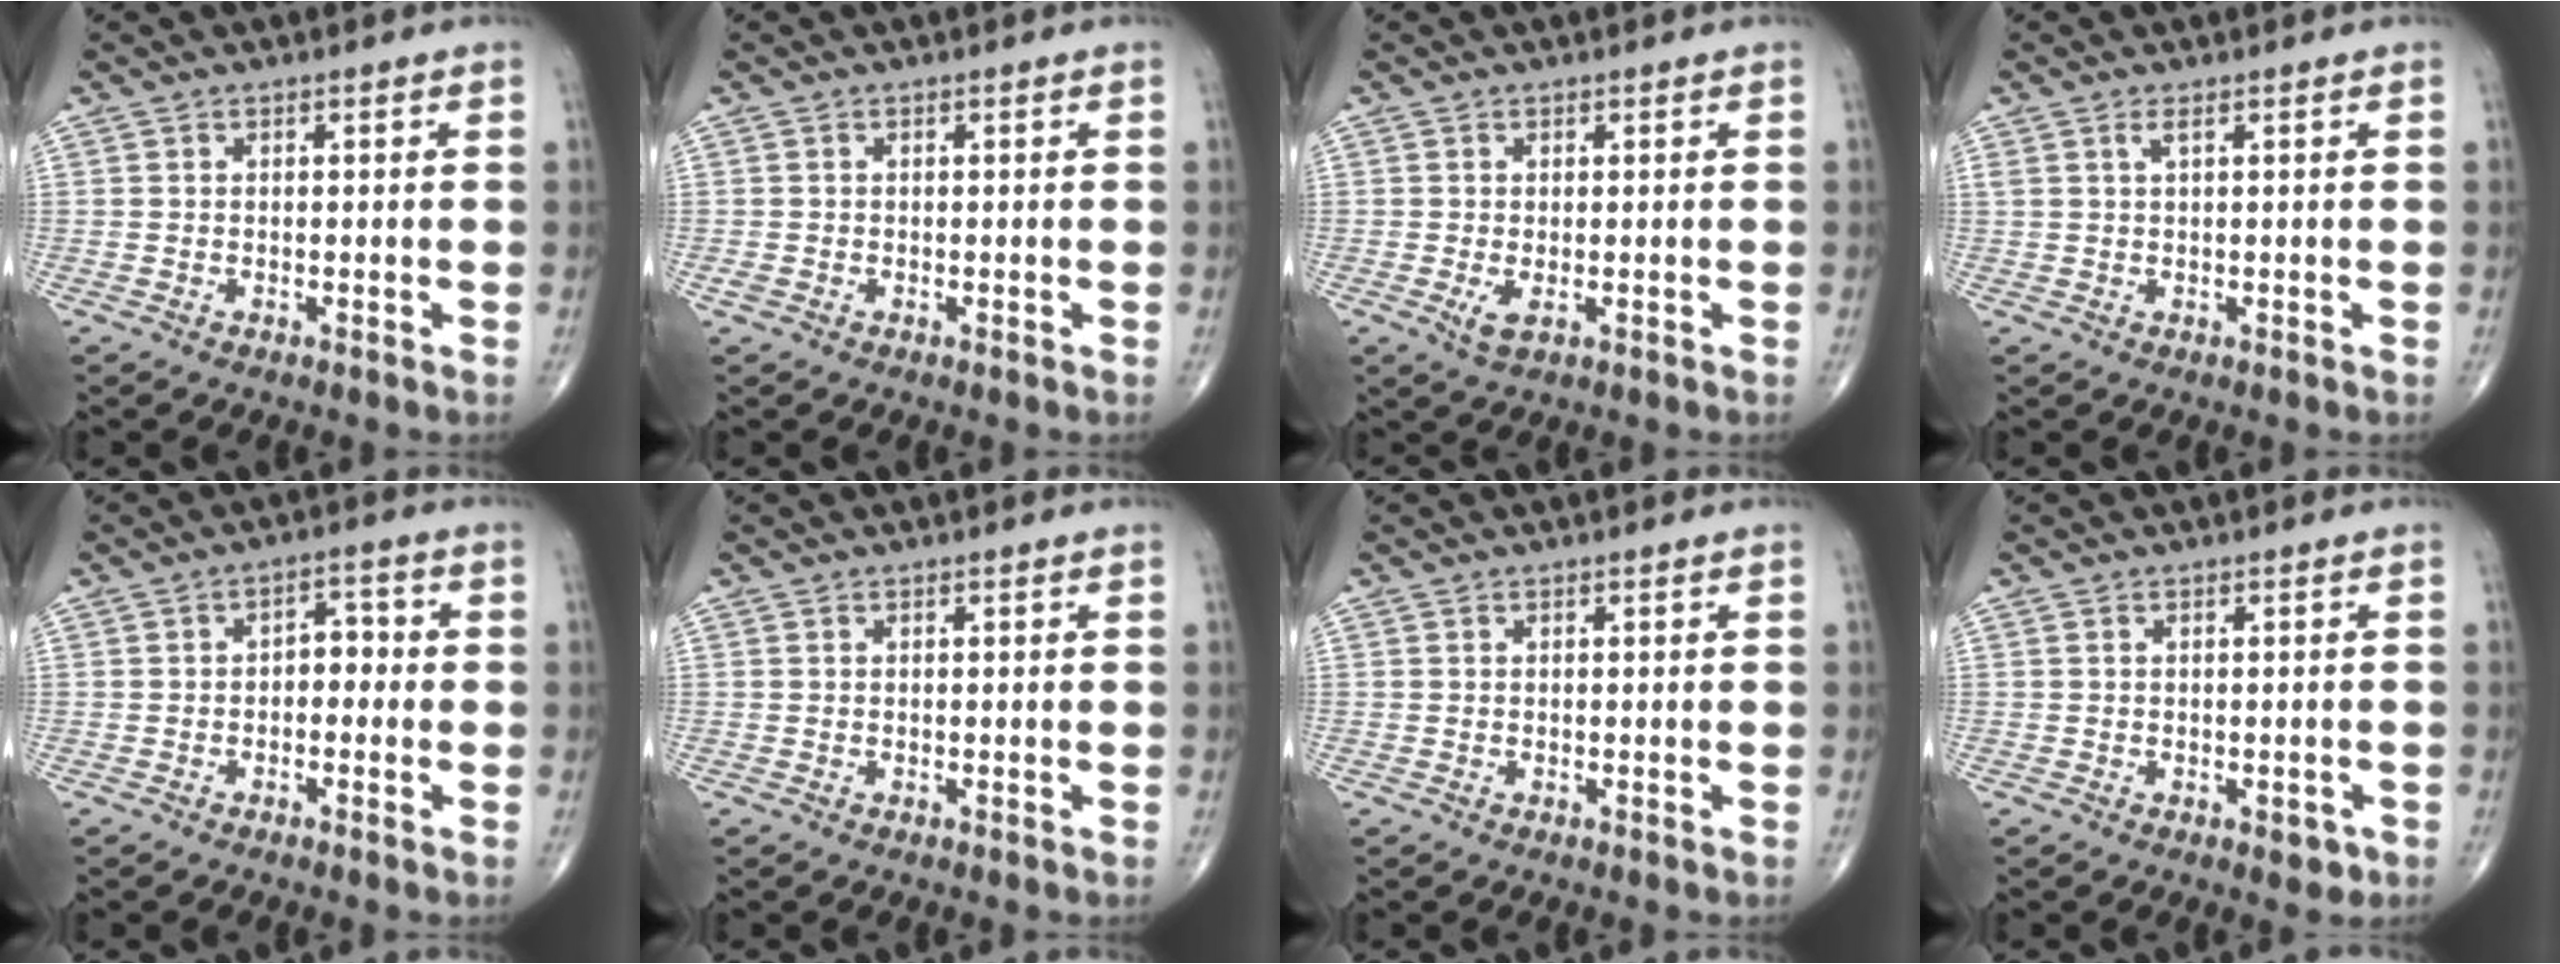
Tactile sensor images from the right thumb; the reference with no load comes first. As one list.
[{"total": 0.6, "force": [-0.2, 0.5, 0.3], "torque": [-0.009, -0.001, -0.005]}, {"total": 2.3, "force": [-0.5, 1.0, 2.0], "torque": [-0.042, -0.007, -0.004]}, {"total": 1.1, "force": [0.6, 0.2, 0.9], "torque": [-0.025, 0.005, 0.014]}, {"total": 3.7, "force": [-0.6, 2.4, 2.7], "torque": [-0.017, 0.019, -0.020]}, {"total": 0.0}, {"total": 0.0}, {"total": 2.3, "force": [-1.0, 1.2, 1.7], "torque": [-0.011, 0.000, -0.009]}]